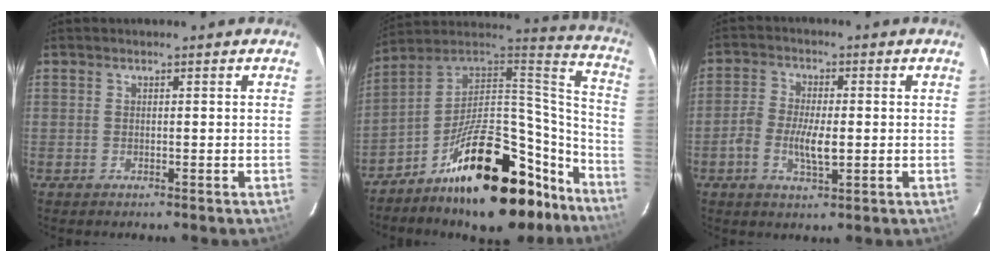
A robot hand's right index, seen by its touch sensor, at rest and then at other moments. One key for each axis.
{"total": 28.3, "fx": -18.1, "fy": 12.2, "fz": 18.0, "tx": -0.253, "ty": 0.061, "tz": -0.264}
{"total": 6.0, "fx": -1.3, "fy": 2.5, "fz": 5.3, "tx": -0.113, "ty": 0.002, "tz": -0.030}